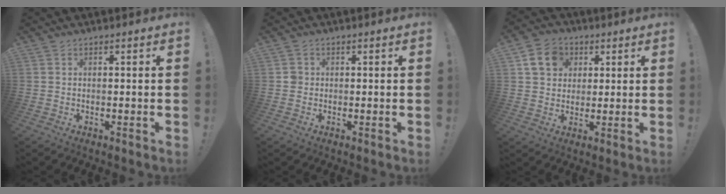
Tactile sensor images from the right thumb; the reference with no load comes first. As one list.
[{"total": 2.0, "force": [-0.1, 1.9, 0.7], "torque": [-0.007, 0.005, -0.003]}, {"total": 10.3, "force": [4.1, 8.6, 4.1], "torque": [-0.063, -0.006, 0.086]}]